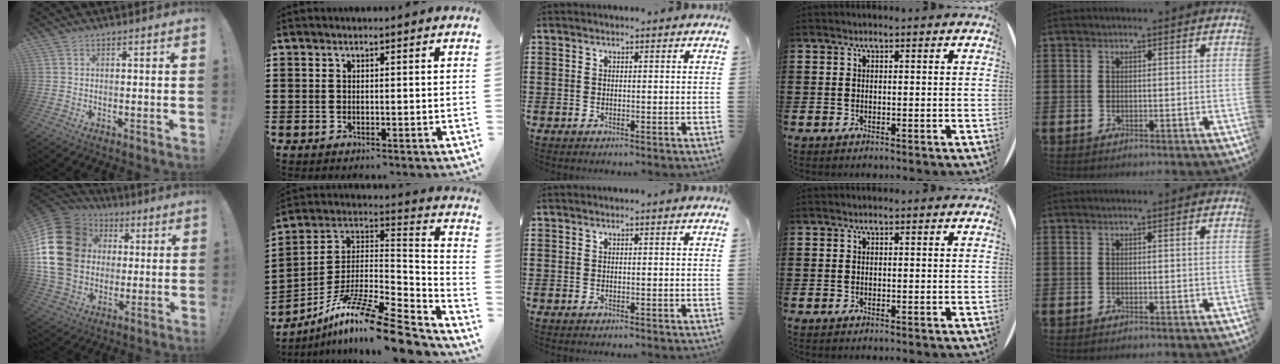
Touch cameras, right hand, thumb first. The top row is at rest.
{"thumb": {"total": 22.8, "force": [2.6, 18.2, 13.5], "torque": [-0.246, 0.002, 0.064]}, "index": {"total": 13.2, "force": [-10.1, 1.2, 8.5], "torque": [-0.144, 0.018, -0.189]}}